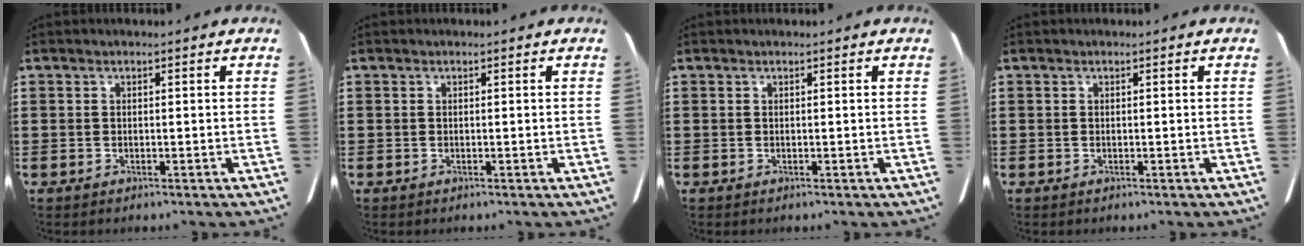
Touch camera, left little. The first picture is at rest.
{"total": 0.0}
{"total": 0.0}
{"total": 0.0}